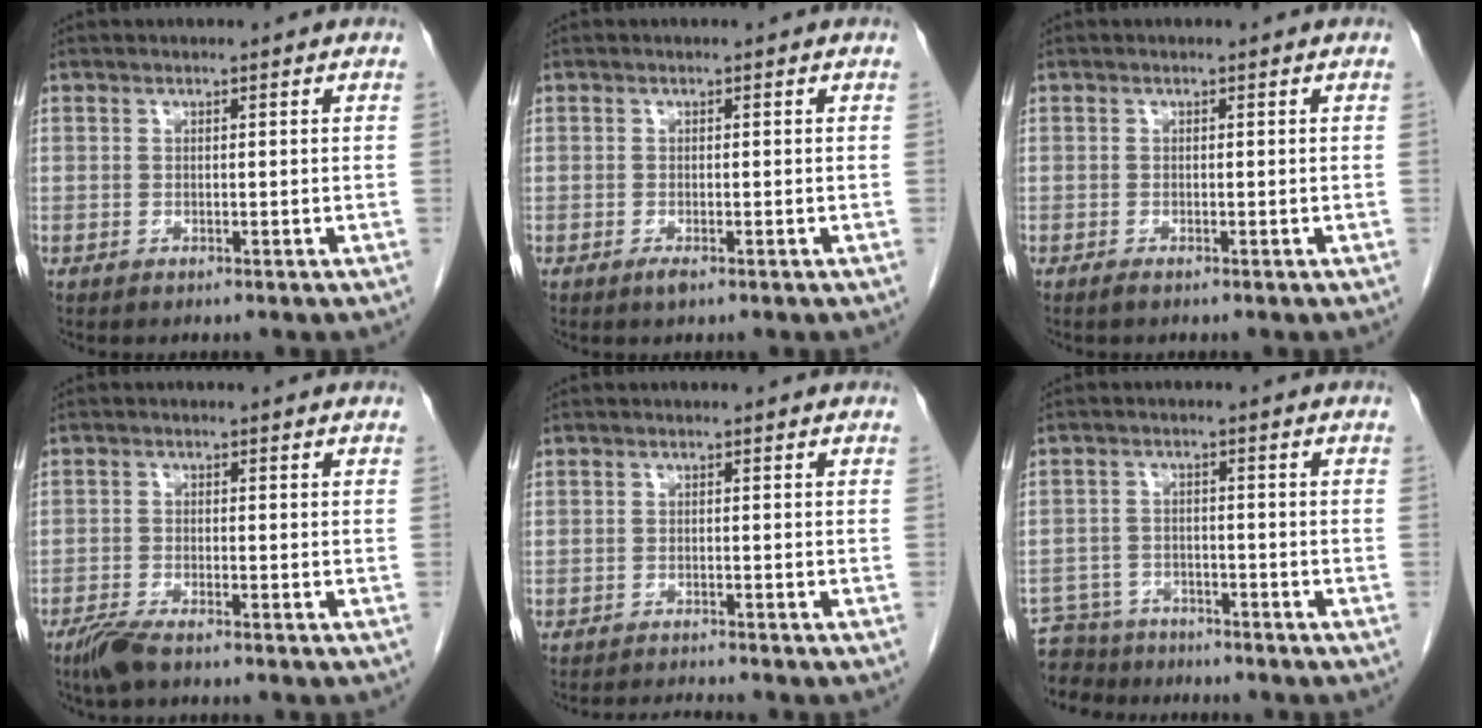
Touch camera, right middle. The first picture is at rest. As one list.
[{"total": 1.1, "force": [-0.7, 0.2, 0.8], "torque": [-0.017, -0.003, -0.011]}, {"total": 0.8, "force": [-0.6, 0.0, 0.5], "torque": [-0.012, -0.002, -0.011]}, {"total": 3.7, "force": [-2.9, 0.6, 2.2], "torque": [-0.051, -0.008, -0.057]}, {"total": 2.5, "force": [-2.3, -0.8, -0.1], "torque": [-0.001, -0.015, -0.038]}, {"total": 9.0, "force": [-8.3, 3.5, 1.1], "torque": [-0.026, 0.006, -0.131]}]